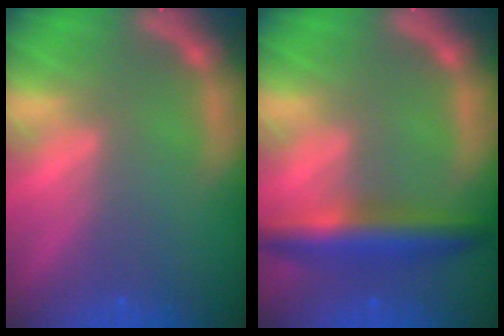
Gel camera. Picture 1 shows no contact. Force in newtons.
{"total": 5.5}